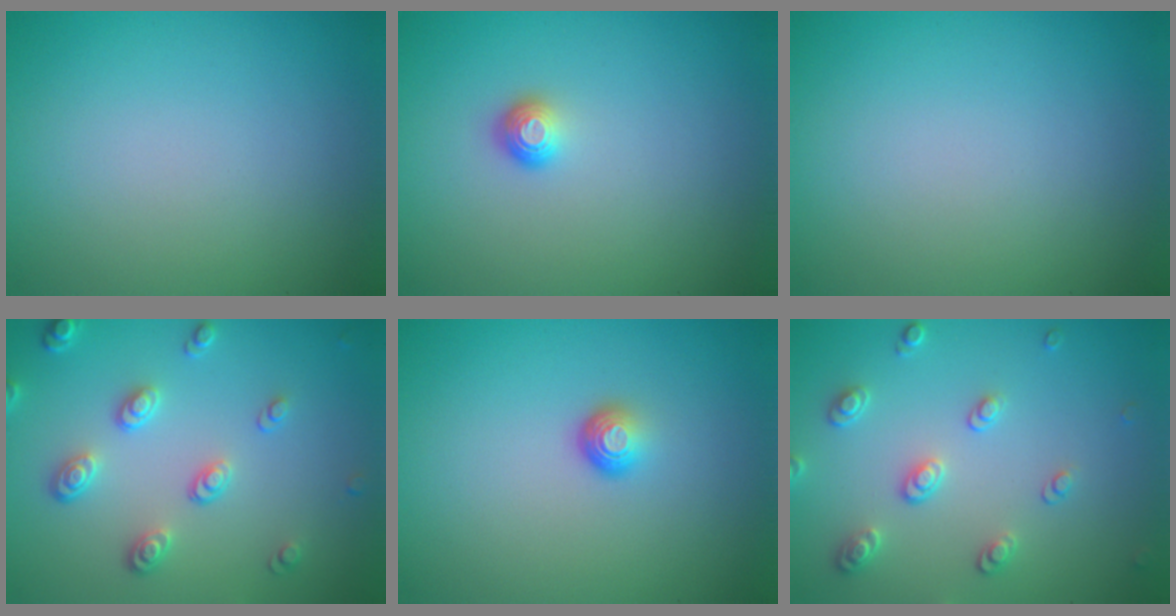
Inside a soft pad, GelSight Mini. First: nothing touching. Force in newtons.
{"total": 1.2, "press": 1.0, "slide": 0.6}
{"total": 0.0}
{"total": 3.7, "press": 2.8, "slide": 2.3}
{"total": 1.6, "press": 1.0, "slide": 1.2}
{"total": 2.6, "press": 2.5, "slide": 0.7}